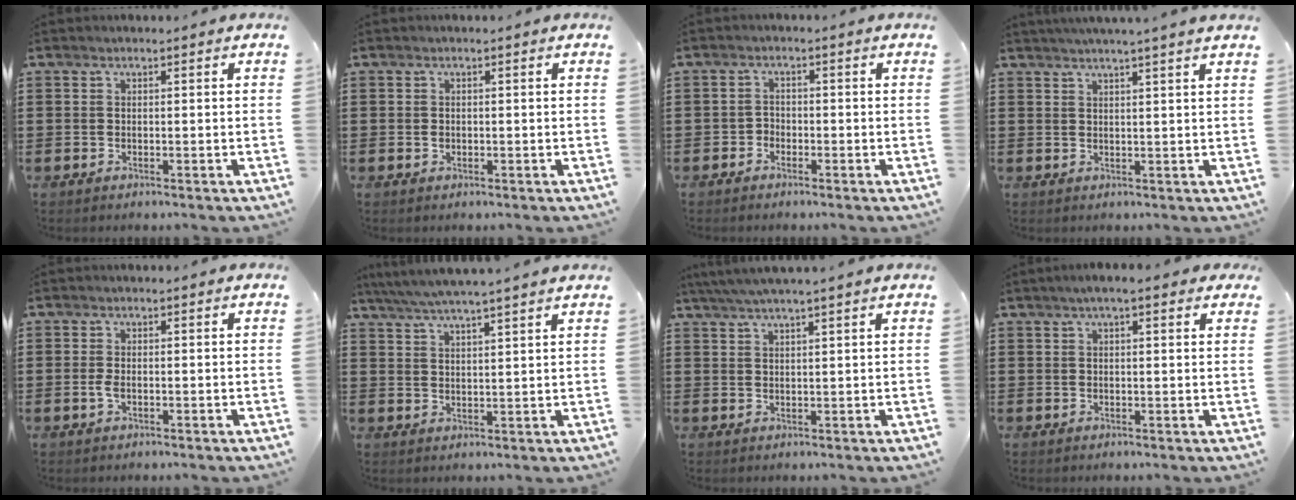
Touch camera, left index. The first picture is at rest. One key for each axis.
{"total": 0.7, "fx": -0.1, "fy": 0.6, "fz": 0.4, "tx": -0.010, "ty": 0.003, "tz": -0.002}
{"total": 1.6, "fx": -1.3, "fy": 0.9, "fz": 0.0, "tx": -0.007, "ty": 0.004, "tz": -0.031}
{"total": 2.2, "fx": 2.0, "fy": -0.8, "fz": 0.7, "tx": -0.016, "ty": -0.004, "tz": 0.036}
{"total": 1.4, "fx": -0.3, "fy": 0.7, "fz": 1.2, "tx": -0.032, "ty": -0.003, "tz": -0.009}
{"total": 4.4, "fx": 4.1, "fy": -0.7, "fz": 1.6, "tx": -0.044, "ty": -0.018, "tz": 0.072}
{"total": 3.4, "fx": 2.9, "fy": -0.4, "fz": 1.7, "tx": -0.039, "ty": -0.001, "tz": 0.053}
{"total": 3.1, "fx": 2.0, "fy": 0.5, "fz": 2.3, "tx": -0.049, "ty": 0.007, "tz": 0.035}